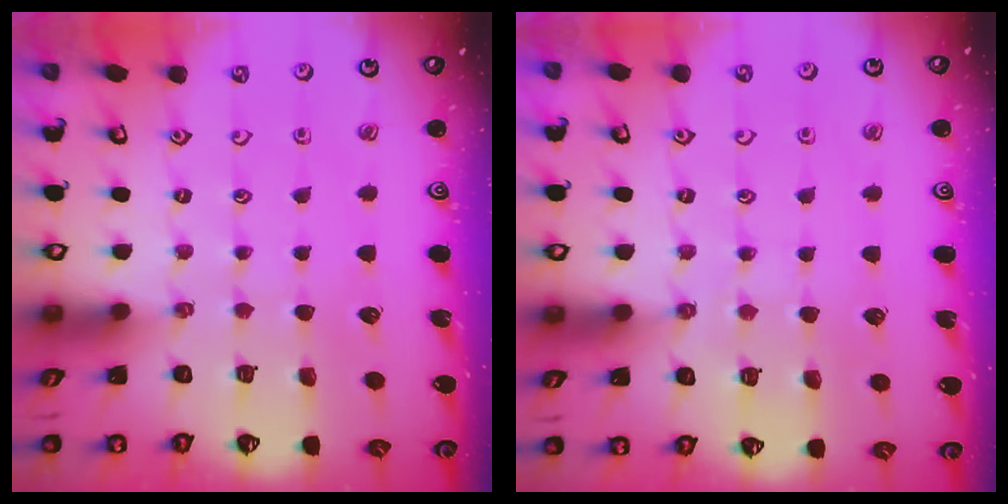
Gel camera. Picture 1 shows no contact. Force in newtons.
{"total": 2.8, "press": 2.8, "slide": 0.3}